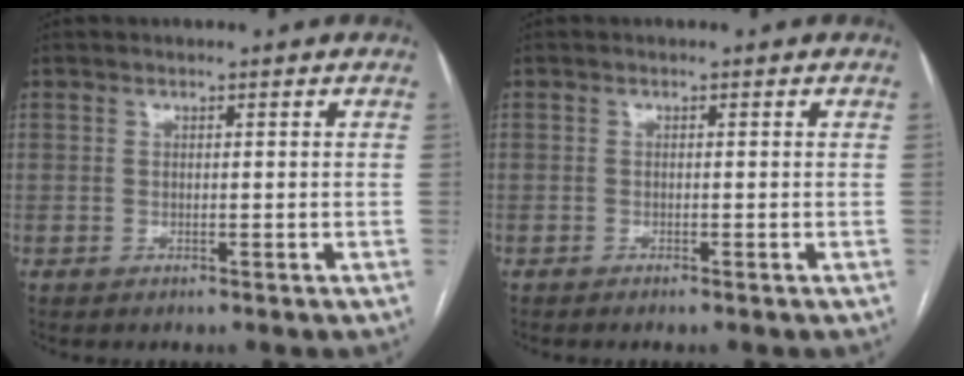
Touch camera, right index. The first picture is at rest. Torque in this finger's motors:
{"motor_torque": [-0.02, 0.04, -0.01, 0.01]}